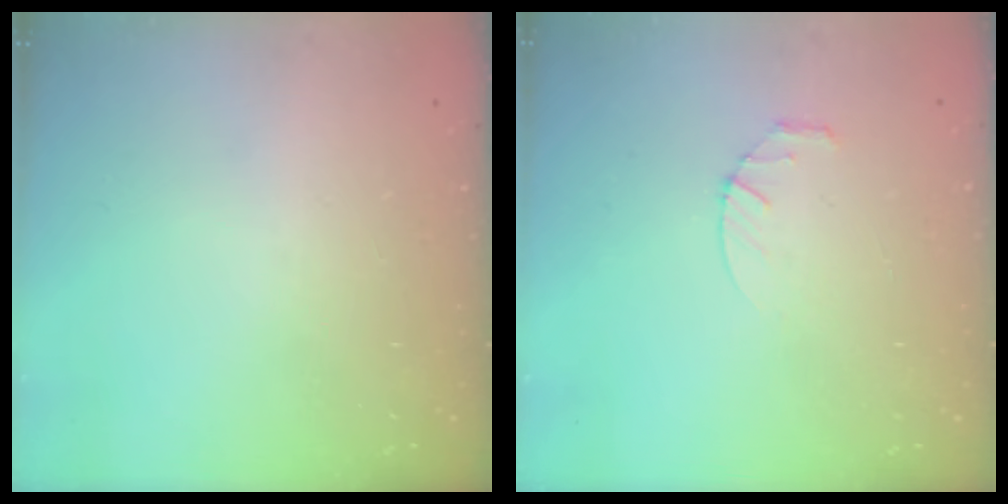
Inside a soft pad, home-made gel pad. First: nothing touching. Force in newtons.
{"total": 2.8, "press": 2.8, "slide": 0.4}